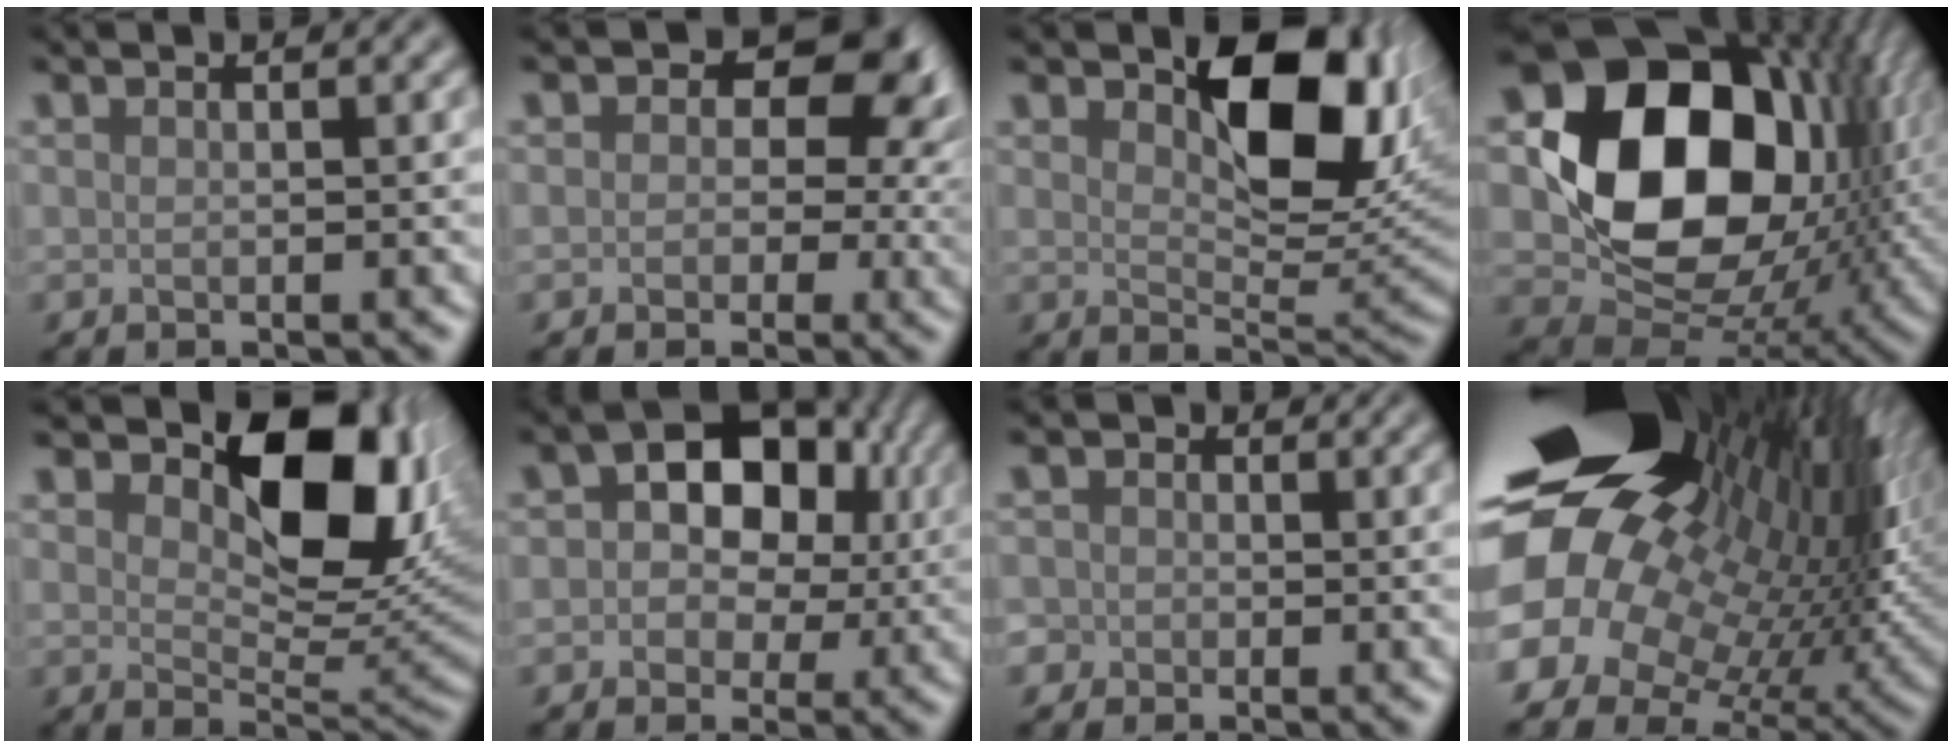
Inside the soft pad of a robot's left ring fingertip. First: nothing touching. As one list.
[{"total": 7.8, "force": [1.5, 5.7, 5.2], "torque": [-0.024, 0.011, 0.004]}, {"total": 8.7, "force": [3.3, 4.4, 6.8], "torque": [-0.100, -0.007, 0.053]}, {"total": 15.9, "force": [2.0, 11.9, 10.3], "torque": [-0.162, -0.007, 0.035]}, {"total": 9.9, "force": [3.6, 5.3, 7.6], "torque": [-0.110, -0.009, 0.058]}, {"total": 8.8, "force": [1.8, 6.5, 5.6], "torque": [-0.054, 0.027, 0.006]}, {"total": 3.8, "force": [0.2, 3.7, 0.9], "torque": [0.008, 0.024, -0.030]}, {"total": 20.7, "force": [4.0, 13.5, 15.3], "torque": [-0.283, -0.017, 0.079]}]